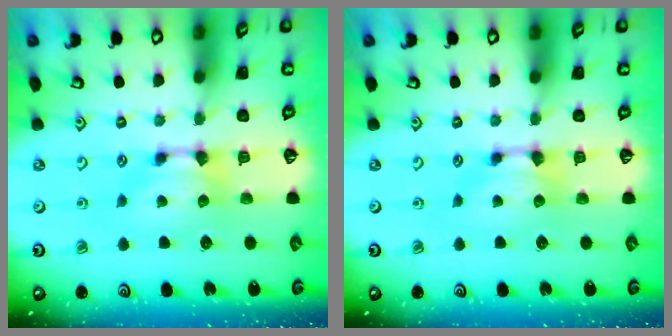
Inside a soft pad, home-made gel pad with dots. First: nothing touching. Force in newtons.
{"total": 0.0}